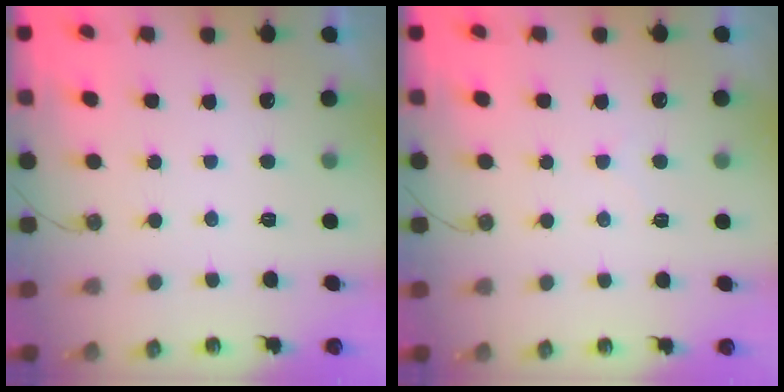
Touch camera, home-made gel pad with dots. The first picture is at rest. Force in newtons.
{"total": 5.4, "press": 5.4, "slide": 0.7}